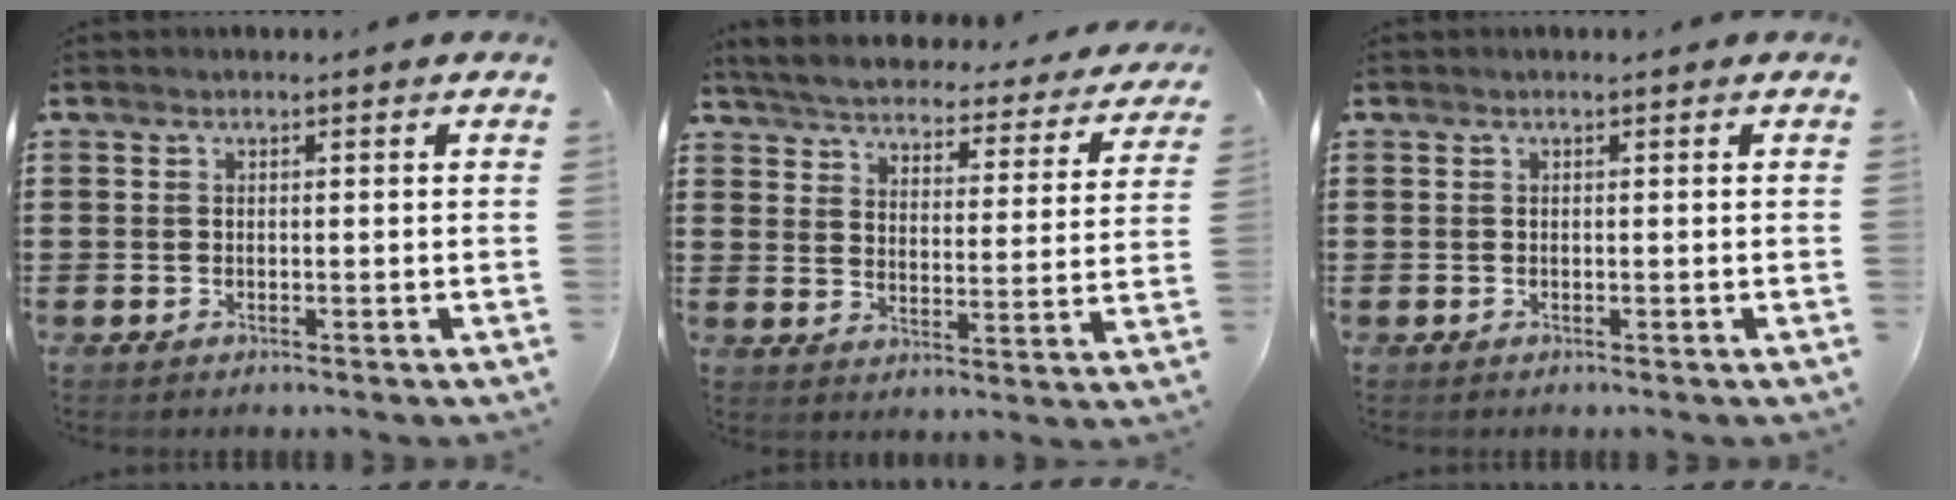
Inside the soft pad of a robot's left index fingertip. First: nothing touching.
{"total": 4.1, "force": [4.1, 0.0, 0.7], "torque": [-0.038, -0.036, 0.064]}
{"total": 0.0}